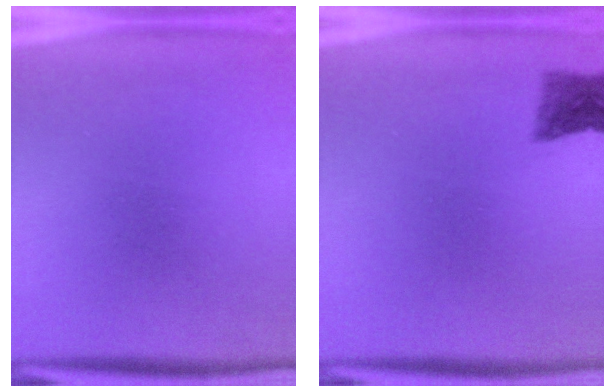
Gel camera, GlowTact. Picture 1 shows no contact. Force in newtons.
{"total": 2.8}